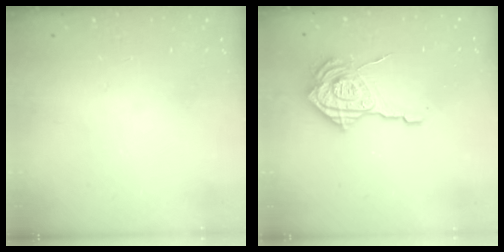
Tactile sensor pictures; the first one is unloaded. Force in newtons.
{"total": 20.2, "press": 20.1, "slide": 2.2}